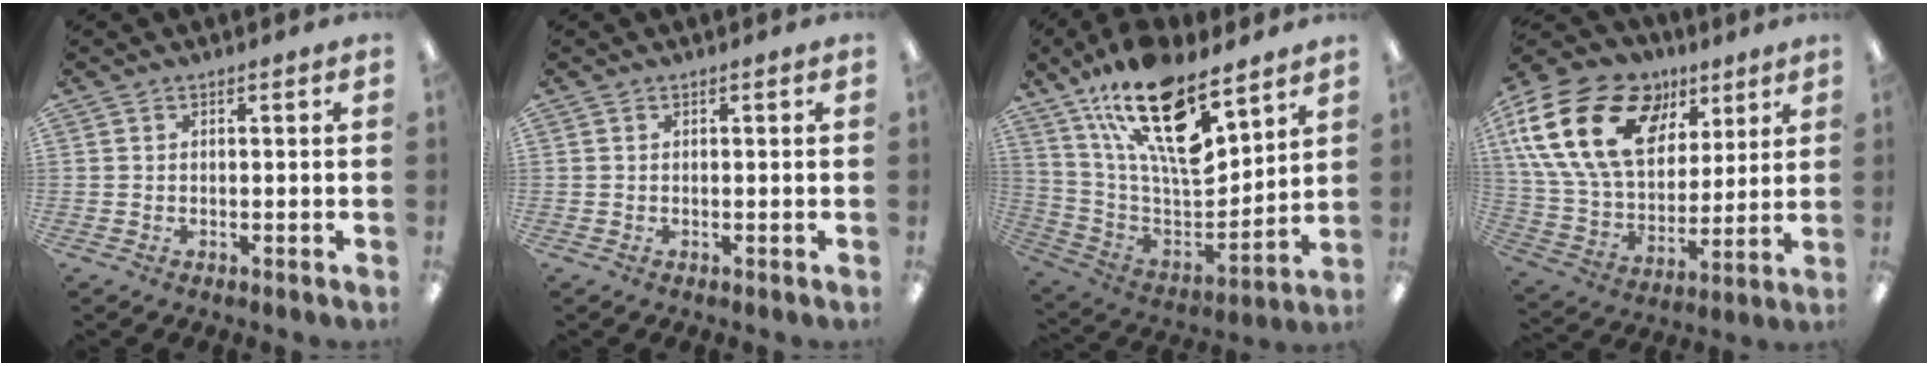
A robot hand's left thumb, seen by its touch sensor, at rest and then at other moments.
{"total": 0.0}
{"total": 22.3, "force": [14.1, 8.6, 15.1], "torque": [-0.262, -0.090, 0.244]}
{"total": 24.6, "force": [10.4, 16.3, 15.2], "torque": [-0.301, -0.037, 0.182]}